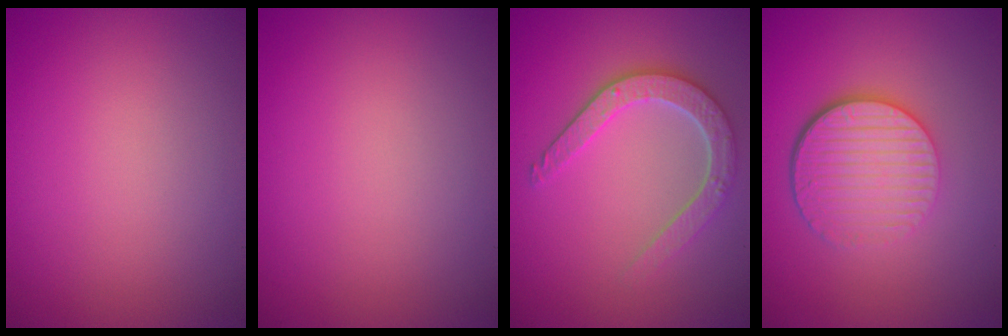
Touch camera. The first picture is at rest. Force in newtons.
{"total": 0.0}
{"total": 3.9, "press": 3.4, "slide": 2.0}
{"total": 5.7, "press": 4.0, "slide": 4.0}